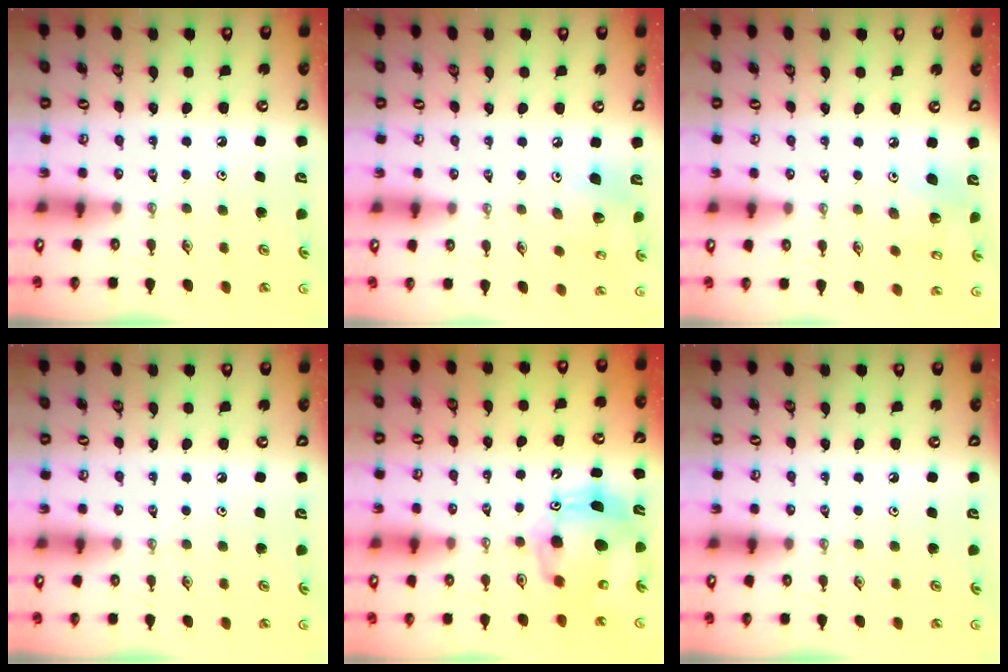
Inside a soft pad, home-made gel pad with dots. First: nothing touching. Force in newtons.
{"total": 9.3, "press": 9.2, "slide": 1.6}
{"total": 5.6, "press": 5.4, "slide": 1.4}
{"total": 0.0}
{"total": 11.7, "press": 11.5, "slide": 2.4}
{"total": 0.0}